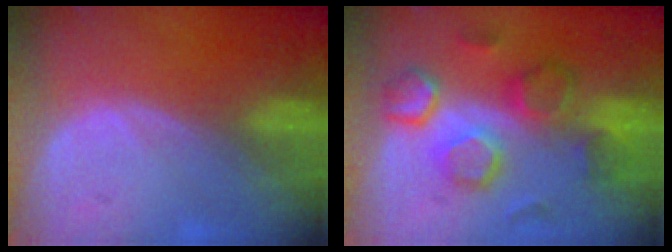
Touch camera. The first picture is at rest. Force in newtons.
{"total": 9.4, "press": 9.1, "slide": 2.5}